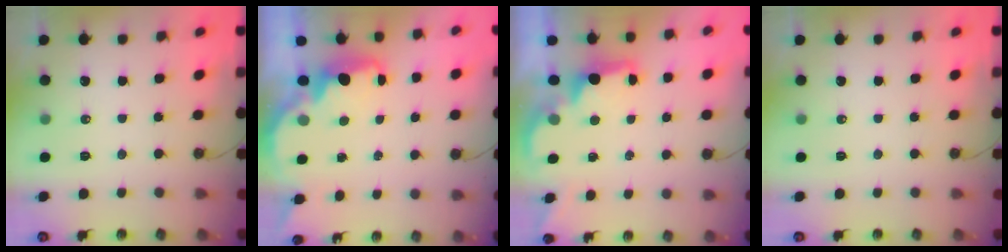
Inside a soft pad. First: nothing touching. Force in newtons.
{"total": 2.3, "press": 2.3, "slide": 0.4}
{"total": 2.0, "press": 1.8, "slide": 0.8}
{"total": 0.0}